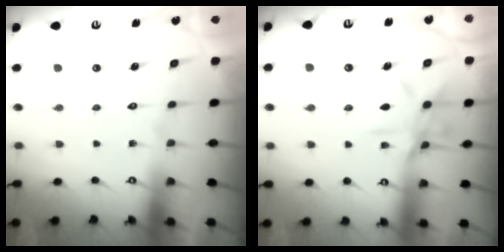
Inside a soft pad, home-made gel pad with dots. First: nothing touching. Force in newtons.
{"total": 9.6, "press": 9.6, "slide": 0.6}